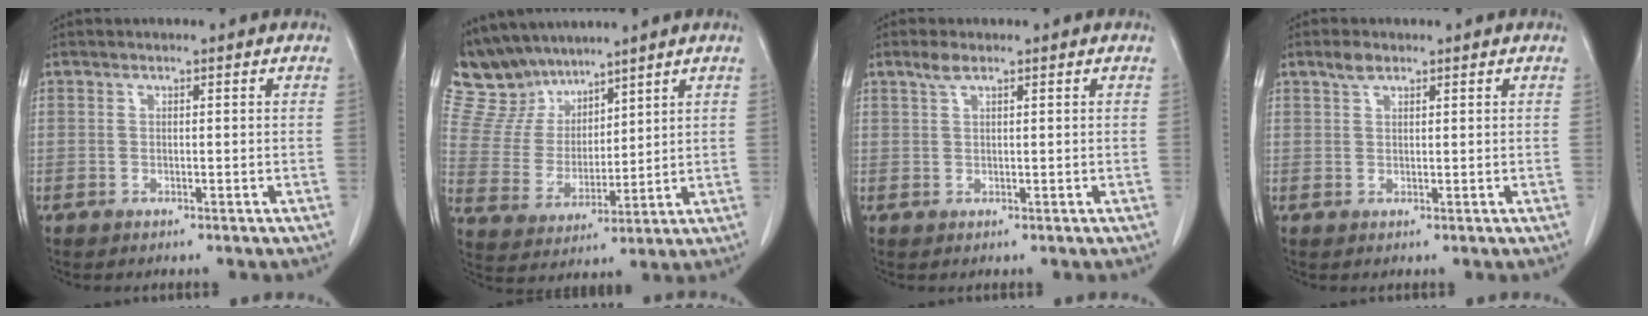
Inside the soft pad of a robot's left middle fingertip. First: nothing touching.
{"total": 10.1, "force": [9.1, 4.2, 1.4], "torque": [-0.047, 0.018, 0.191]}
{"total": 1.9, "force": [1.3, 0.3, 1.3], "torque": [-0.032, 0.007, 0.028]}
{"total": 2.0, "force": [1.4, 0.8, 1.1], "torque": [-0.025, 0.005, 0.028]}